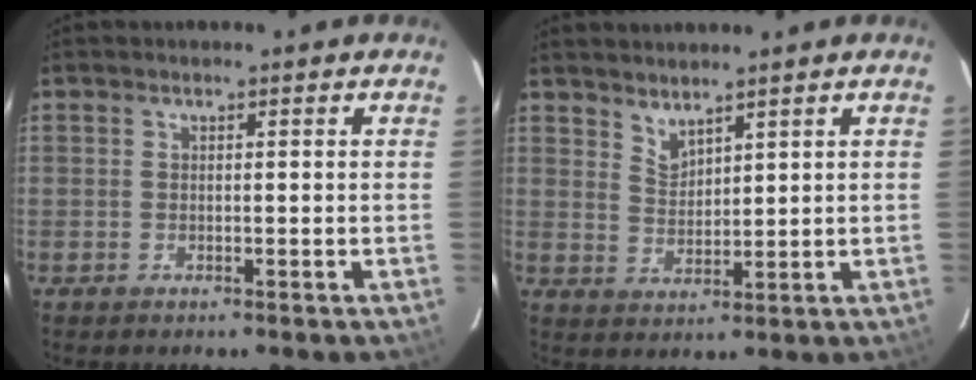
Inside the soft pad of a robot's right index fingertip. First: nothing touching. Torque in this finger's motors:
{"motor_torque": [-0.25, 0.03, -0.09, -0.01]}